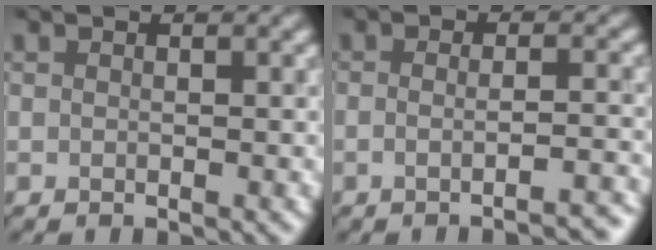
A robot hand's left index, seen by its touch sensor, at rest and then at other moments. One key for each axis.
{"total": 4.7, "fx": -2.4, "fy": 1.5, "fz": 3.7, "tx": -0.016, "ty": 0.005, "tz": -0.018}